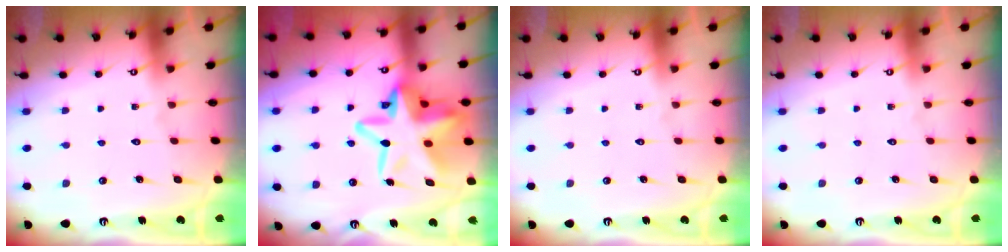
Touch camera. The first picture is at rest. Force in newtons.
{"total": 19.1, "press": 18.7, "slide": 3.4}
{"total": 0.0}
{"total": 0.0}